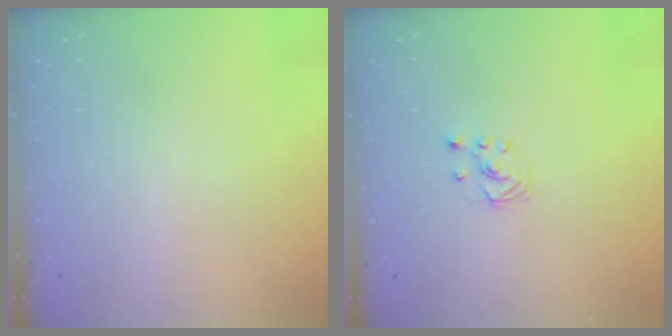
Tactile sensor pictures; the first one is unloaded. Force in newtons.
{"total": 1.8, "press": 1.8, "slide": 0.2}